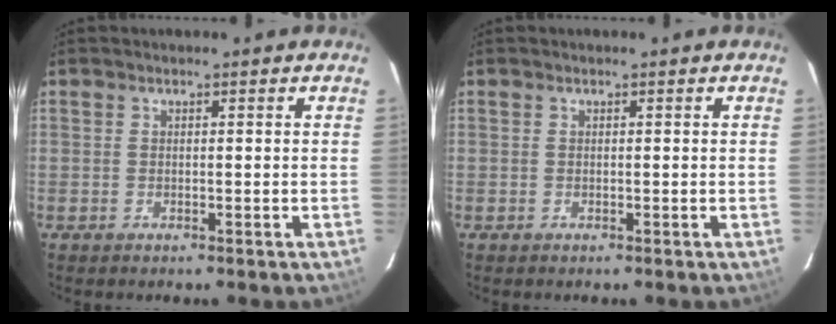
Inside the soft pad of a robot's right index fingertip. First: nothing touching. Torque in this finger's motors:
{"motor_torque": [0.00, 0.00, -0.02, 0.00]}